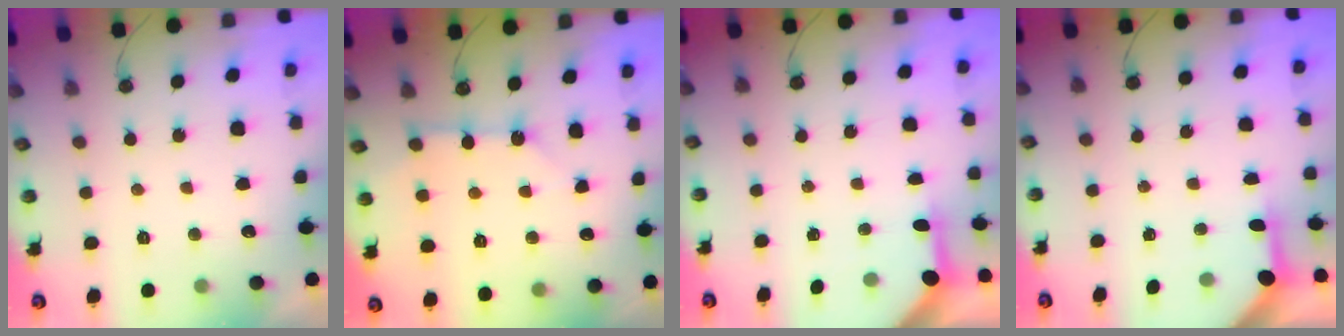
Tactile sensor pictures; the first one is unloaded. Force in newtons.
{"total": 3.9, "press": 3.9, "slide": 0.4}
{"total": 3.5, "press": 3.5, "slide": 0.5}
{"total": 3.4, "press": 3.4, "slide": 0.5}